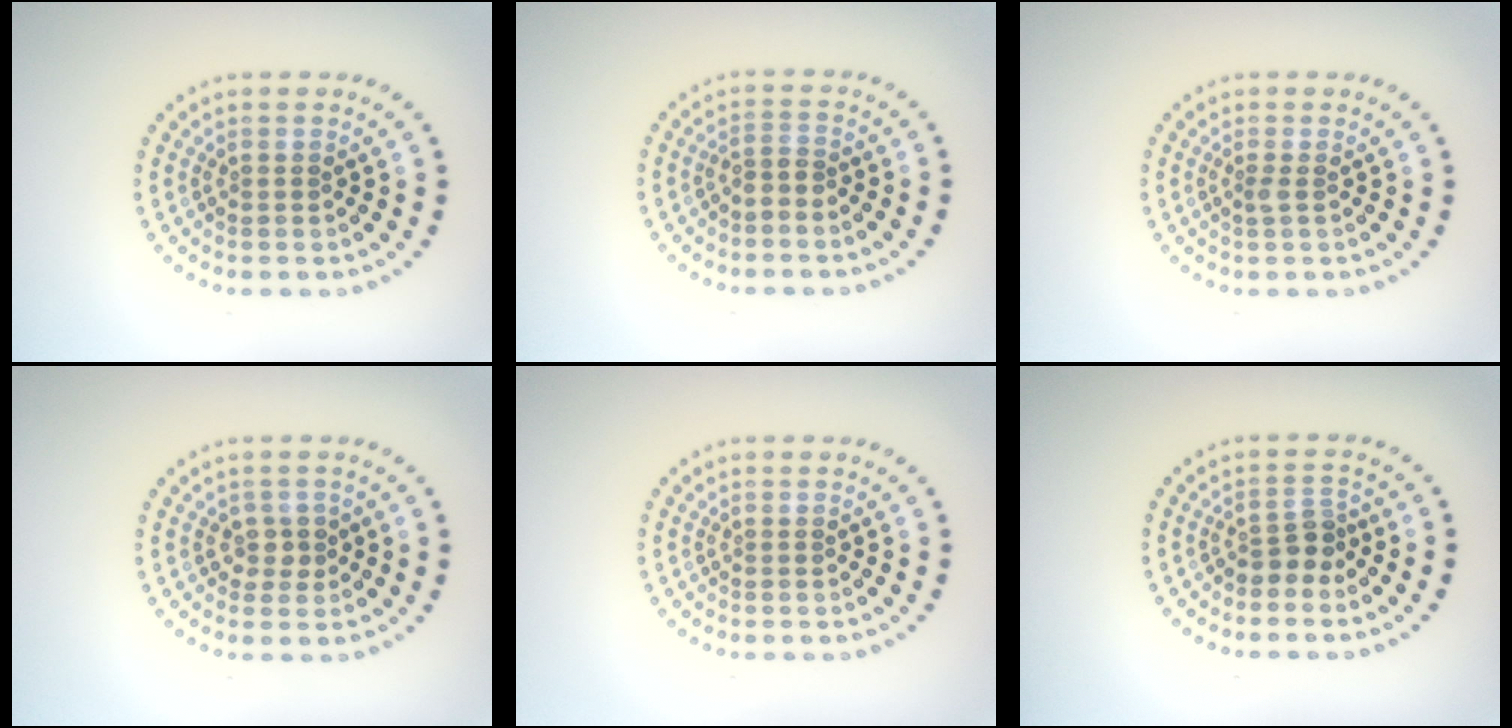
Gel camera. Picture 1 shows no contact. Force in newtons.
{"total": 1.2, "press": 0.7, "slide": 0.9}
{"total": 0.7, "press": 0.6, "slide": 0.3}
{"total": 1.5, "press": 1.4, "slide": 0.6}
{"total": 0.0}
{"total": 2.2, "press": 1.7, "slide": 1.4}